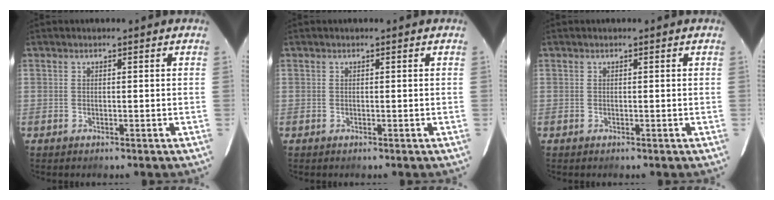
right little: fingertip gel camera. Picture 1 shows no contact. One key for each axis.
{"total": 0.0}
{"total": 0.0}